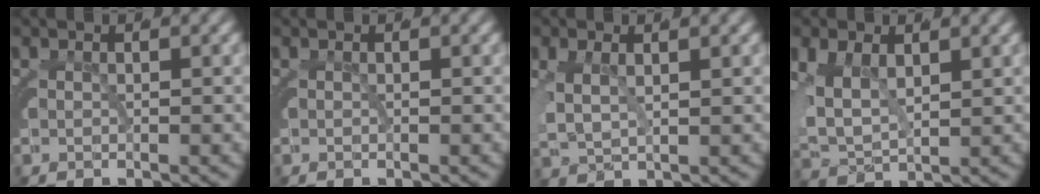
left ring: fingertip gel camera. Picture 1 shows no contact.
{"total": 0.0}
{"total": 3.8, "force": [0.5, 2.9, 2.4], "torque": [-0.073, -0.008, 0.017]}
{"total": 7.3, "force": [0.4, 5.9, 4.3], "torque": [-0.120, -0.015, 0.011]}